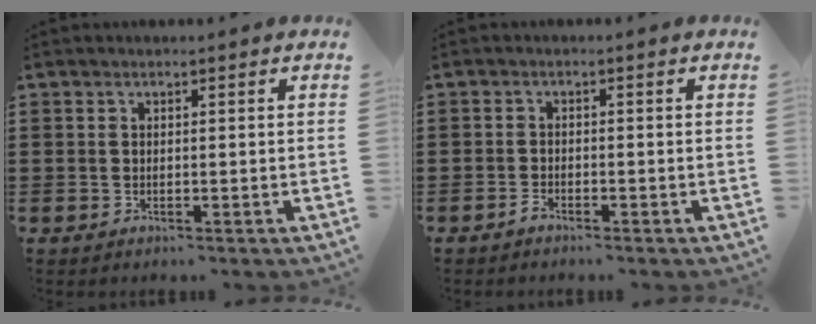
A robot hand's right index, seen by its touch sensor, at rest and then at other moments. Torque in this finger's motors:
{"motor_torque": [-0.42, 1.72, -0.03, 0.00]}